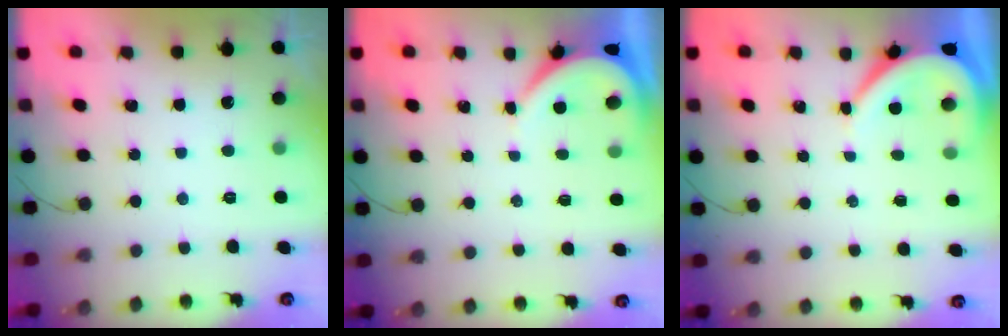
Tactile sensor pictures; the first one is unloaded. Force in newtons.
{"total": 3.6, "press": 3.5, "slide": 0.5}
{"total": 5.6, "press": 5.5, "slide": 0.6}